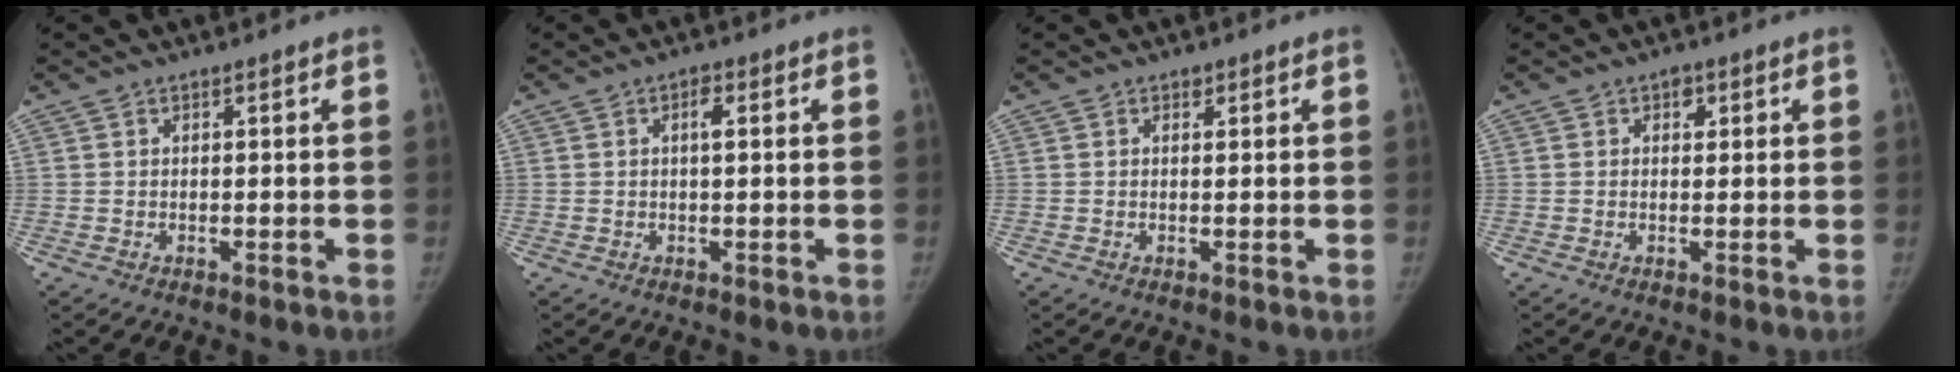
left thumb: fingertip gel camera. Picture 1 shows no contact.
{"total": 2.0, "force": [0.5, 0.9, 1.8], "torque": [-0.026, 0.003, 0.006]}
{"total": 0.9, "force": [0.5, 0.7, 0.3], "torque": [0.005, -0.003, 0.006]}
{"total": 2.0, "force": [0.8, 1.6, 0.9], "torque": [0.003, 0.000, 0.006]}